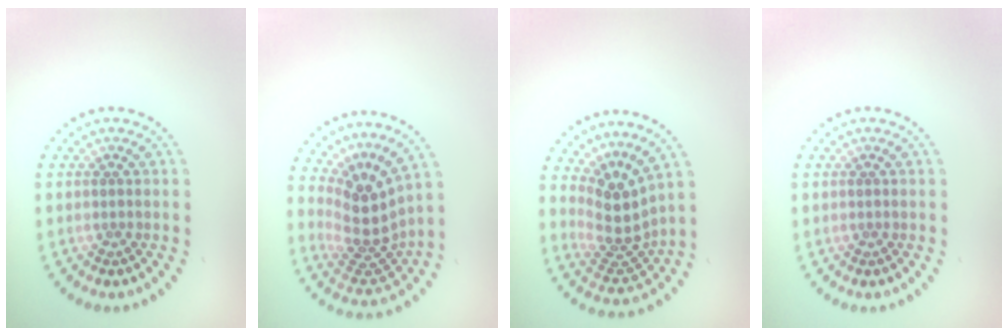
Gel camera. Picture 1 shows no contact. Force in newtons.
{"total": 4.3, "press": 2.9, "slide": 3.2}
{"total": 4.0, "press": 2.8, "slide": 2.9}
{"total": 0.0}